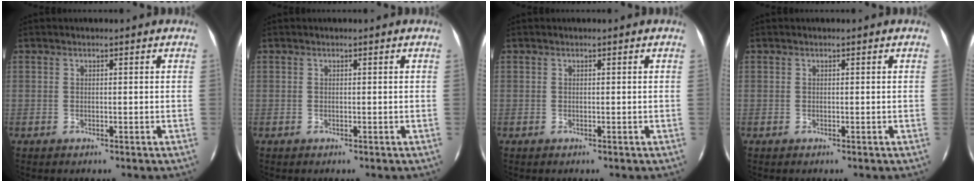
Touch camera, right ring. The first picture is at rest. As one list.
[{"total": 0.0}, {"total": 0.0}, {"total": 0.0}]